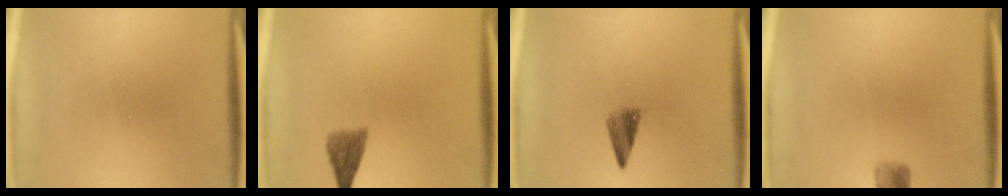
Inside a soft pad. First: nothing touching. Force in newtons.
{"total": 2.9}
{"total": 2.7}
{"total": 2.4}